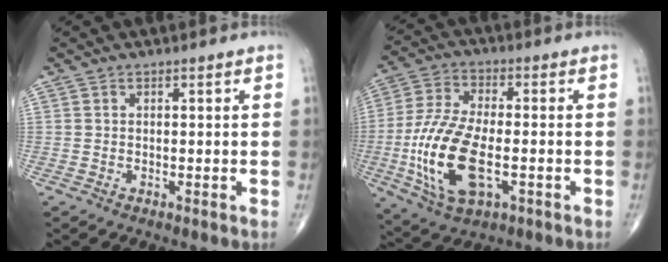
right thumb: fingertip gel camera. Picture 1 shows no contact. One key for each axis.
{"total": 16.6, "fx": -3.6, "fy": 7.8, "fz": 14.2, "tx": -0.298, "ty": 0.007, "tz": -0.061}